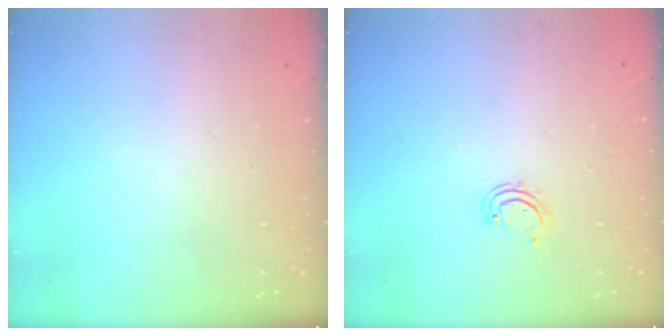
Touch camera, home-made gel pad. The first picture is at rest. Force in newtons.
{"total": 2.9, "press": 2.9, "slide": 0.3}